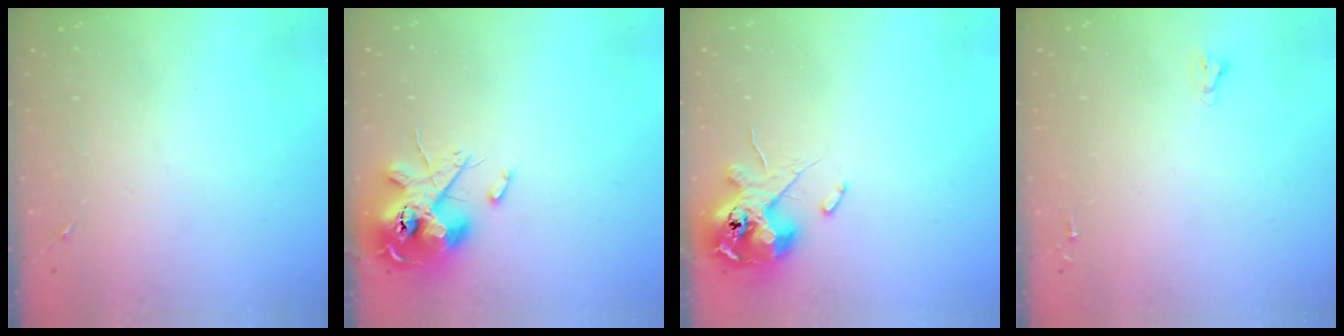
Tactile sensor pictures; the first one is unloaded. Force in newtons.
{"total": 14.2, "press": 14.0, "slide": 2.0}
{"total": 12.4, "press": 12.2, "slide": 2.1}
{"total": 2.0, "press": 2.0, "slide": 0.2}